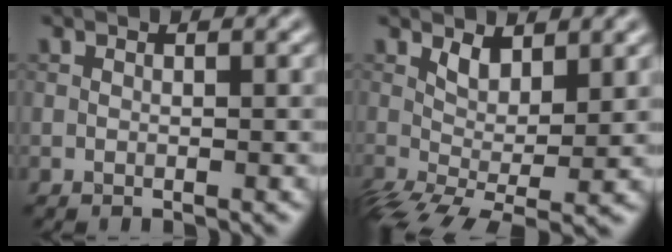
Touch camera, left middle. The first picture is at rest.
{"total": 4.0, "force": [0.1, 1.8, 3.6], "torque": [-0.069, -0.008, 0.006]}